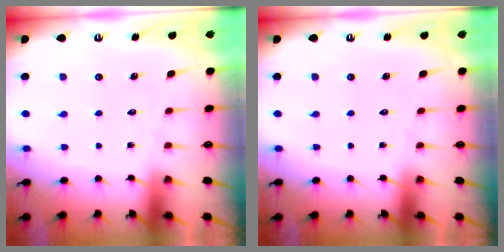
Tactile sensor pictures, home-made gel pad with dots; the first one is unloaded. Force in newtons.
{"total": 0.0}